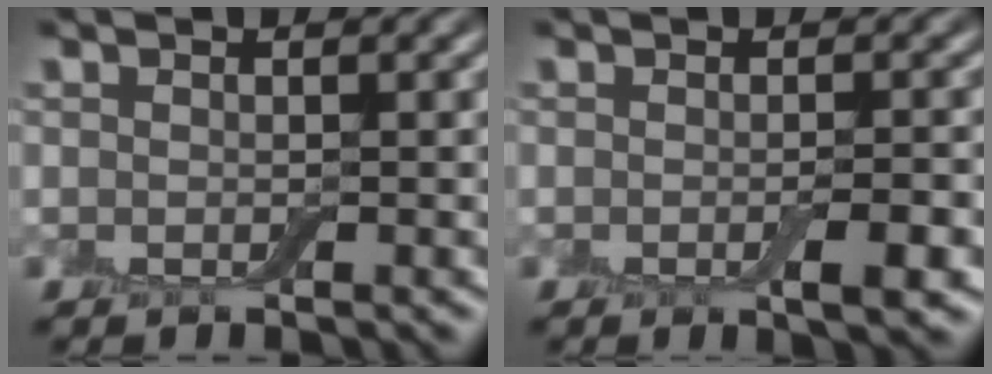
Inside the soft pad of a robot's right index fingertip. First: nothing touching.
{"total": 2.5, "force": [-0.7, 0.5, 2.3], "torque": [-0.035, -0.003, -0.010]}